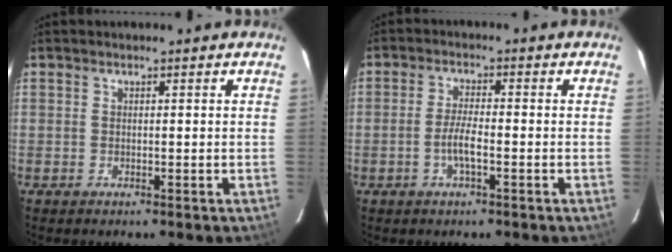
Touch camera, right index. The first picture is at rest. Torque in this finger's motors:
{"motor_torque": [0.88, -0.53, 0.52, 0.12]}